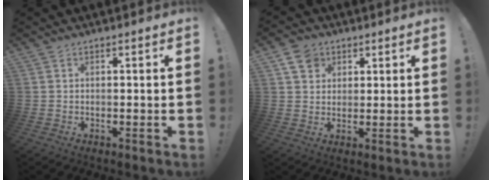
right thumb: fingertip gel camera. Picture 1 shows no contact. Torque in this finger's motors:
{"motor_torque": [0.58, 0.46, 0.28, 0.02, -0.02]}